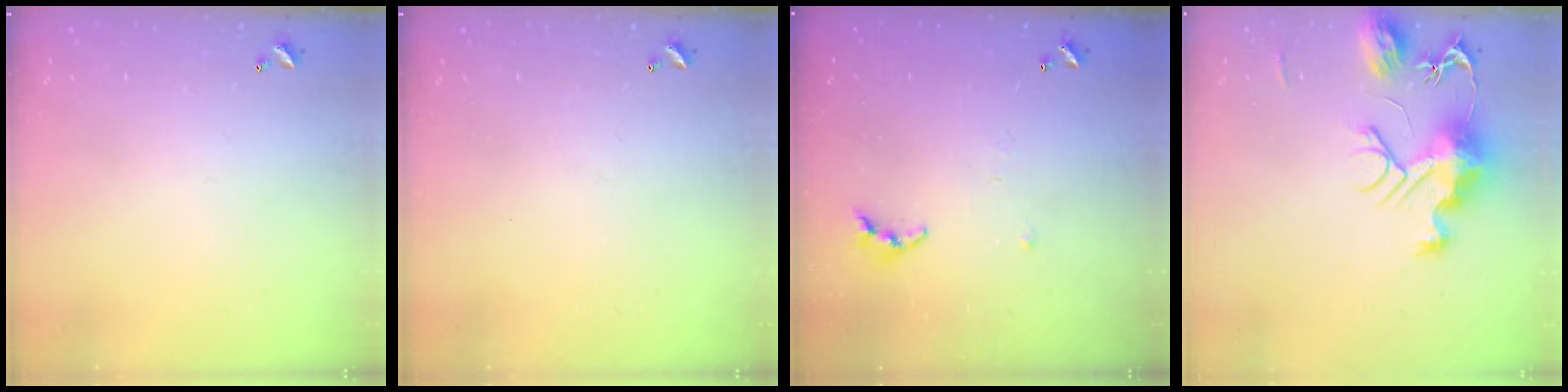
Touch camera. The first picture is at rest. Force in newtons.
{"total": 0.0}
{"total": 4.0, "press": 3.9, "slide": 0.5}
{"total": 11.5, "press": 11.5, "slide": 1.2}